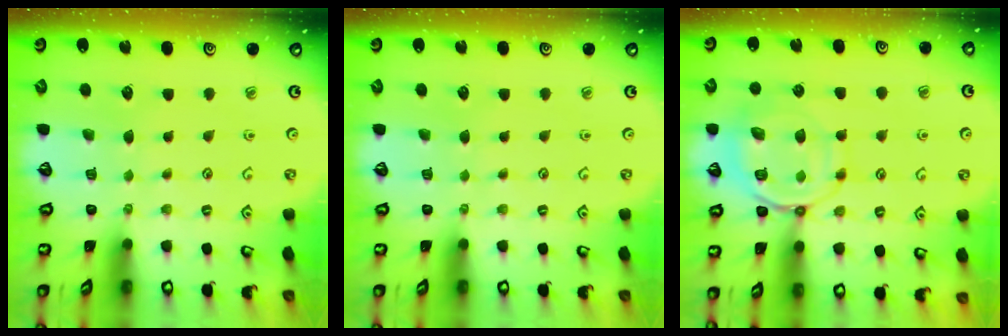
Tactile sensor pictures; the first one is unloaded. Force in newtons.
{"total": 0.0}
{"total": 10.0, "press": 9.9, "slide": 1.1}